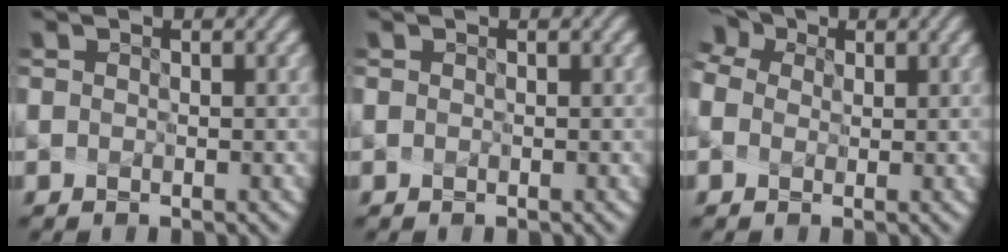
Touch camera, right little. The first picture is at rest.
{"total": 0.0}
{"total": 4.3, "force": [0.6, 3.2, 2.8], "torque": [-0.072, 0.024, 0.002]}